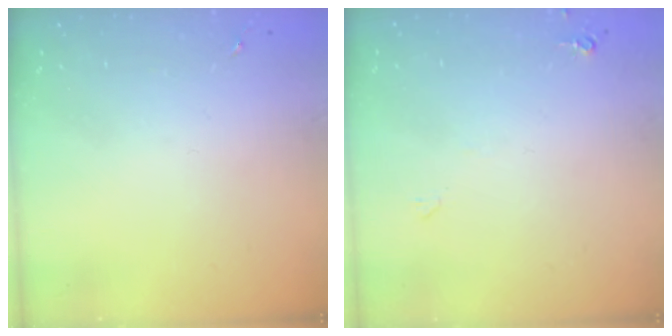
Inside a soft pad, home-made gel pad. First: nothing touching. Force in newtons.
{"total": 4.1, "press": 4.0, "slide": 0.7}